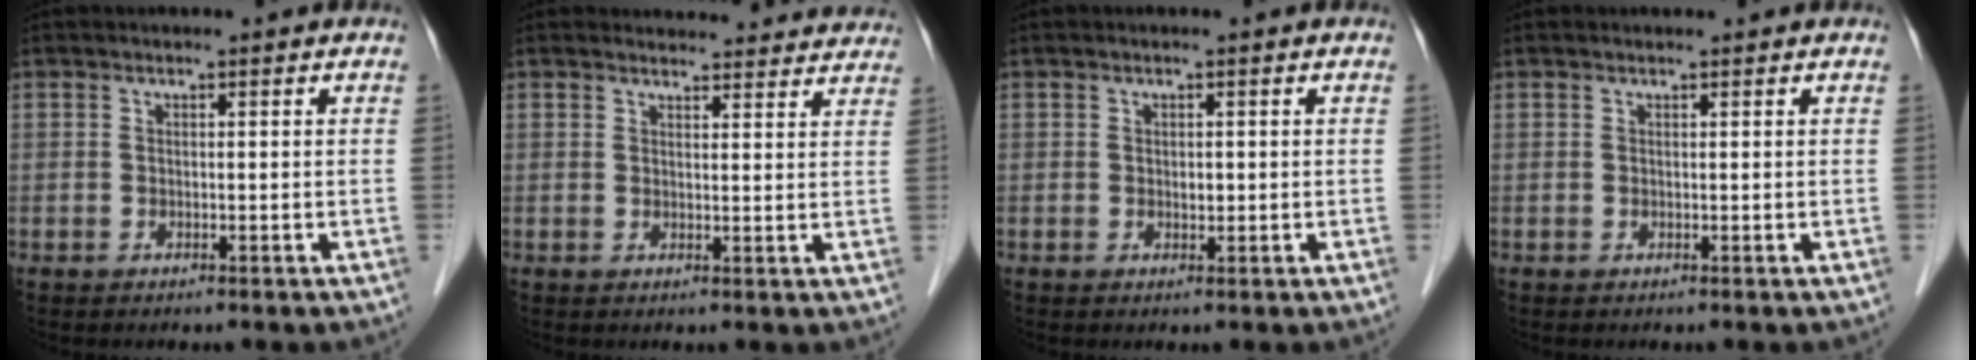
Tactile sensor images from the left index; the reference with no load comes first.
{"total": 12.1, "force": [11.7, 2.7, 1.5], "torque": [0.014, 0.002, 0.111]}
{"total": 0.8, "force": [-0.2, 0.5, 0.6], "torque": [-0.009, -0.003, -0.001]}
{"total": 0.6, "force": [0.5, 0.0, 0.2], "torque": [-0.007, 0.005, 0.009]}